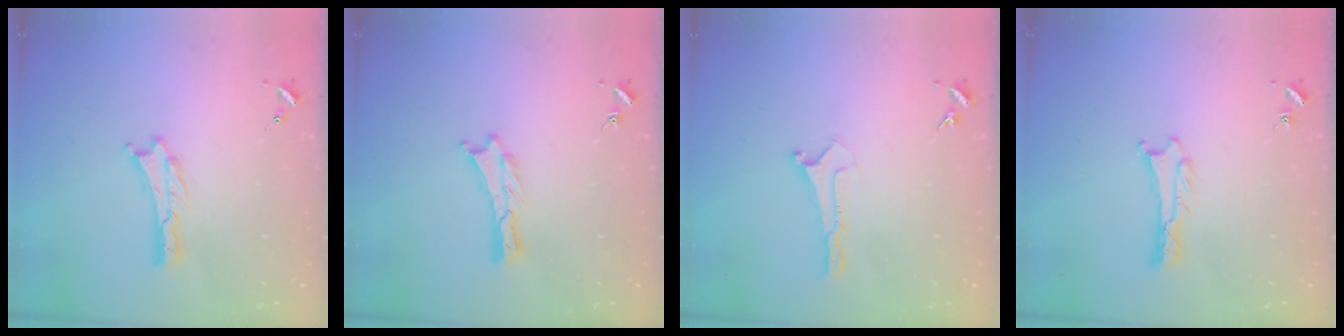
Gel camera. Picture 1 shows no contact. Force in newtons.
{"total": 0.0}
{"total": 0.0}
{"total": 0.8, "press": 0.7, "slide": 0.1}